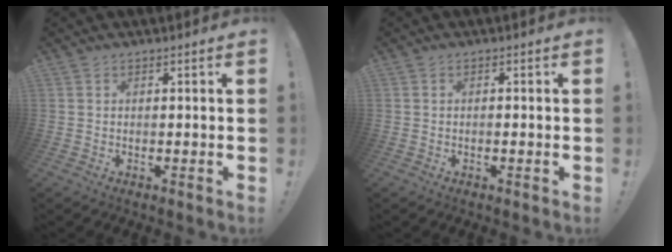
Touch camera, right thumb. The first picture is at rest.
{"total": 1.1, "force": [-0.7, -0.1, 0.8], "torque": [-0.017, 0.000, -0.012]}